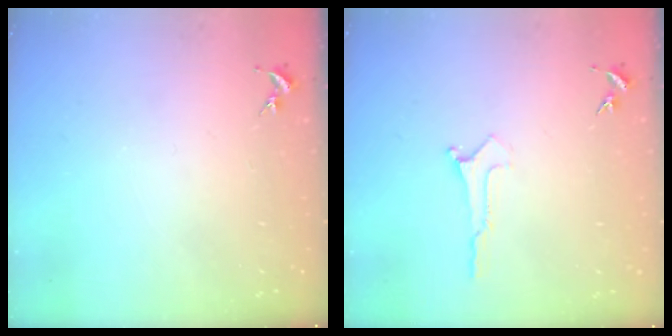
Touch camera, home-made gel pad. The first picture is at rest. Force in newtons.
{"total": 0.0}